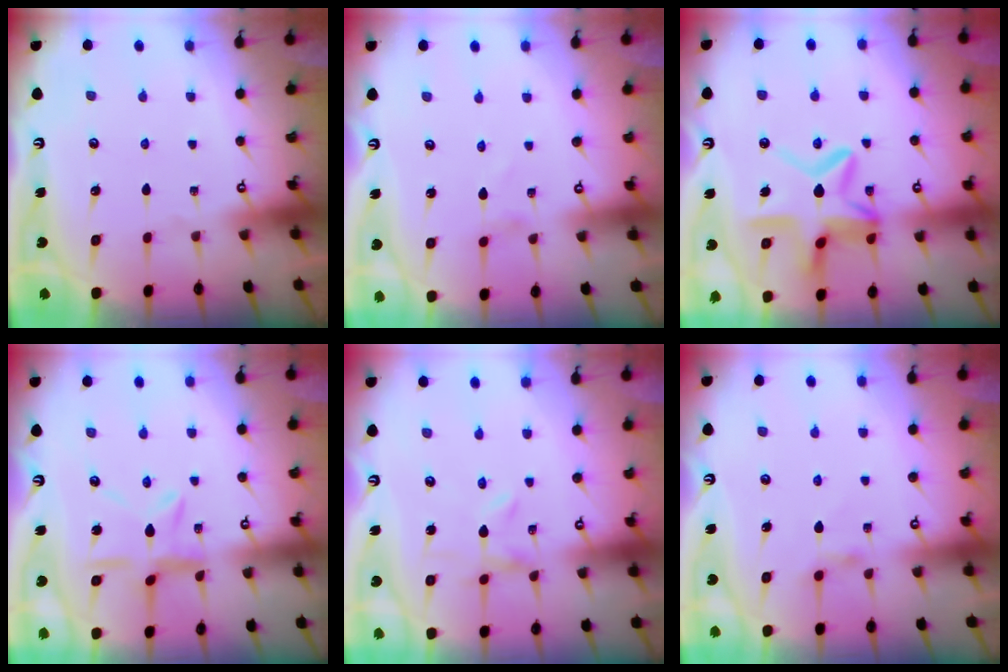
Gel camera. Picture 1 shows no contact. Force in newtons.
{"total": 1.4, "press": 1.4, "slide": 0.1}
{"total": 12.9, "press": 12.8, "slide": 1.3}
{"total": 6.9, "press": 6.9, "slide": 0.5}
{"total": 0.0}
{"total": 2.4, "press": 2.3, "slide": 0.5}